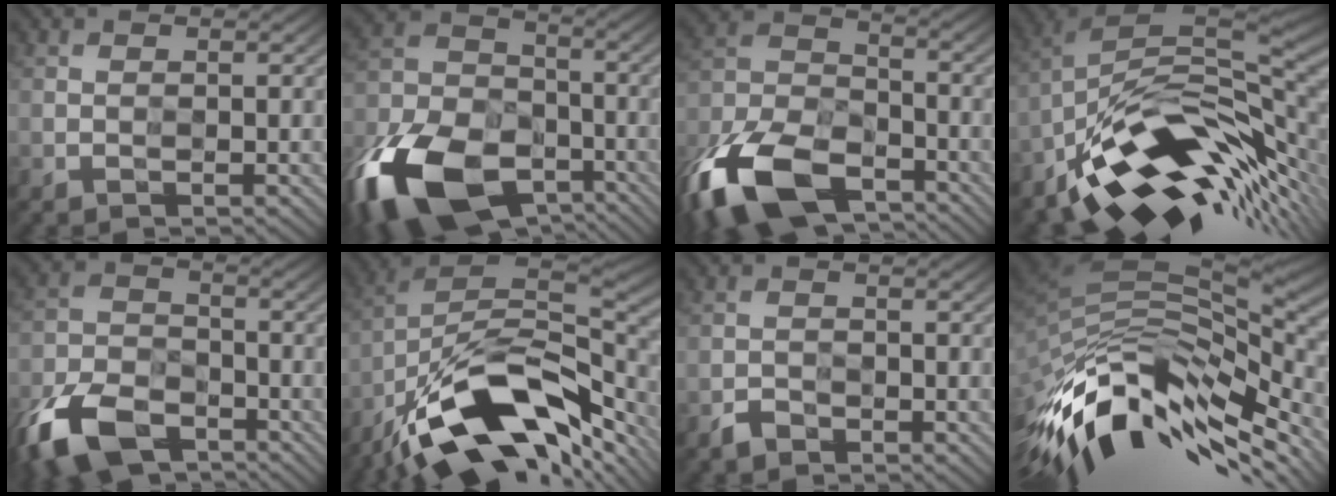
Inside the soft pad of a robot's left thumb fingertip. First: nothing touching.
{"total": 17.2, "force": [-10.7, 10.0, 9.0], "torque": [-0.222, -0.037, -0.207]}
{"total": 14.5, "force": [-9.9, 7.2, 7.8], "torque": [-0.188, -0.030, -0.206]}
{"total": 14.4, "force": [-6.3, 5.7, 11.6], "torque": [-0.199, 0.015, -0.137]}
{"total": 9.7, "force": [-7.1, 4.9, 4.4], "torque": [-0.108, -0.014, -0.151]}
{"total": 16.7, "force": [-11.3, 6.1, 10.6], "torque": [-0.215, -0.001, -0.205]}
{"total": 1.8, "force": [-1.6, 0.5, -0.6], "torque": [0.015, 0.000, -0.032]}
{"total": 15.0, "force": [-9.6, 6.3, 9.7], "torque": [-0.208, -0.009, -0.175]}